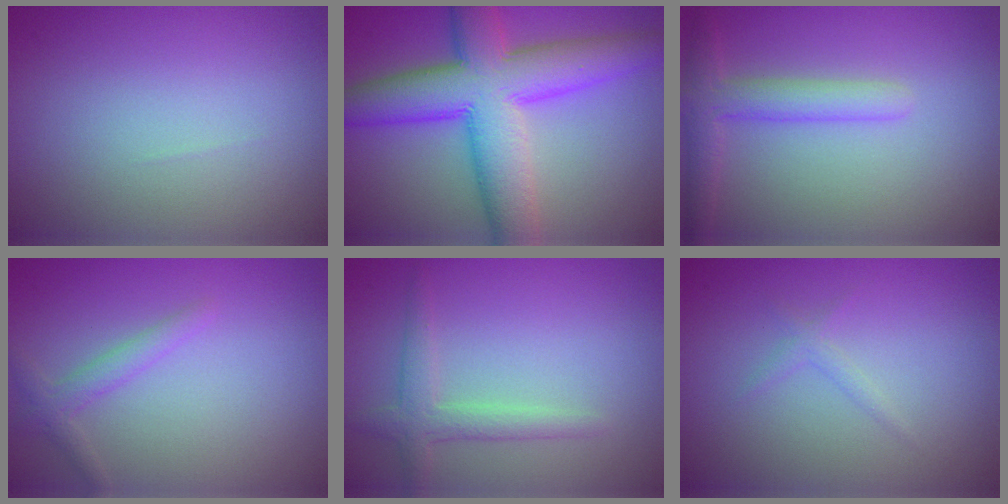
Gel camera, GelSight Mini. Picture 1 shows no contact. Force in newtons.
{"total": 10.6, "press": 10.6, "slide": 0.2}
{"total": 3.0, "press": 3.0, "slide": 0.2}
{"total": 1.6, "press": 1.6, "slide": 0.1}
{"total": 2.3, "press": 2.3, "slide": 0.2}
{"total": 0.9, "press": 0.9, "slide": 0.0}